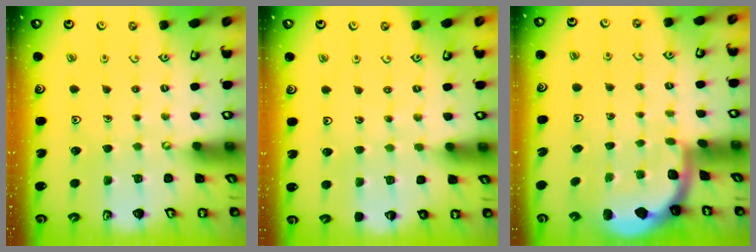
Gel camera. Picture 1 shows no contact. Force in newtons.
{"total": 2.1, "press": 2.1, "slide": 0.4}
{"total": 1.4, "press": 1.4, "slide": 0.1}